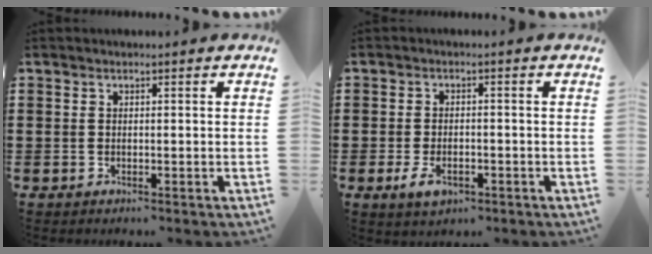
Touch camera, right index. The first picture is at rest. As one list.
[{"total": 3.0, "force": [-1.4, 1.6, 2.2], "torque": [-0.052, -0.005, -0.031]}]